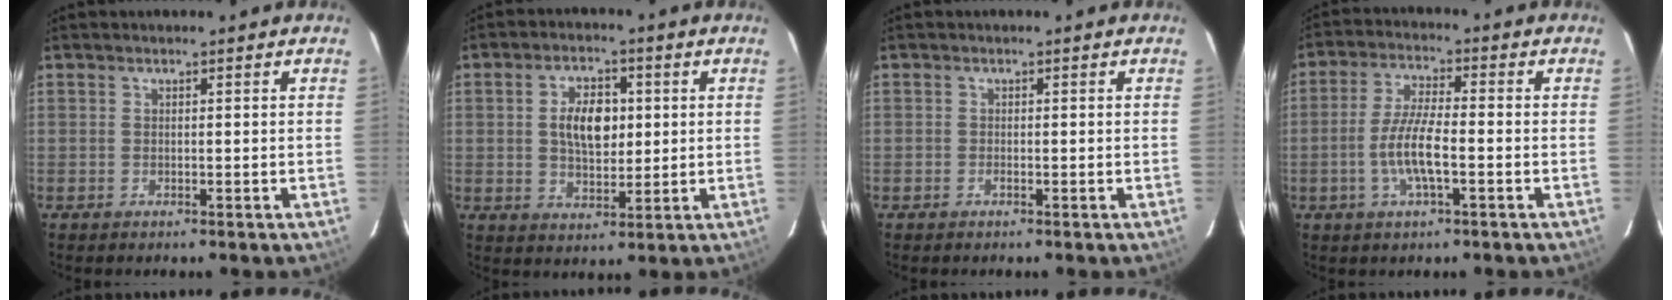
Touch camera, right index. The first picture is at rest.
{"total": 8.0, "force": [1.1, 4.4, 6.6], "torque": [-0.117, 0.011, 0.023]}
{"total": 0.5, "force": [-0.4, 0.3, 0.2], "torque": [-0.005, -0.001, -0.008]}
{"total": 8.0, "force": [-2.4, 1.7, 7.4], "torque": [-0.151, -0.002, -0.046]}